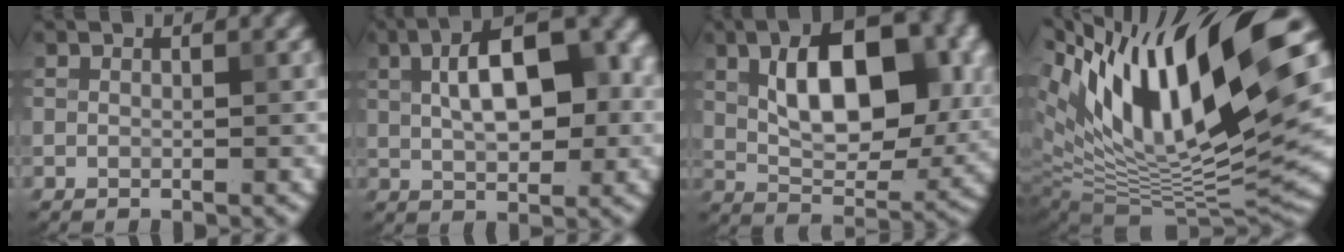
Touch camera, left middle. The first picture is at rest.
{"total": 9.6, "force": [1.3, 4.8, 8.2], "torque": [-0.119, 0.023, 0.018]}
{"total": 10.6, "force": [1.8, 5.9, 8.7], "torque": [-0.123, 0.007, 0.033]}
{"total": 16.2, "force": [6.6, 5.8, 13.6], "torque": [-0.250, 0.021, 0.118]}